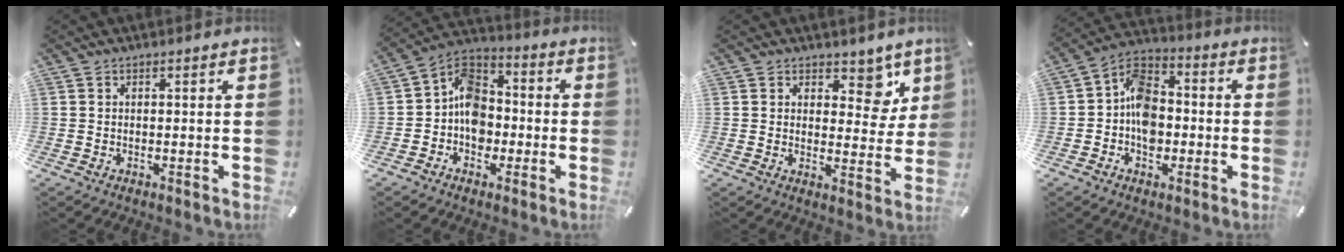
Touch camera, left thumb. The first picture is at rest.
{"total": 10.1, "force": [-2.7, 8.5, 4.6], "torque": [-0.096, 0.027, -0.052]}
{"total": 7.9, "force": [4.6, 5.2, 3.6], "torque": [-0.018, -0.037, 0.074]}
{"total": 10.2, "force": [-2.0, 7.9, 6.0], "torque": [-0.110, 0.022, -0.037]}